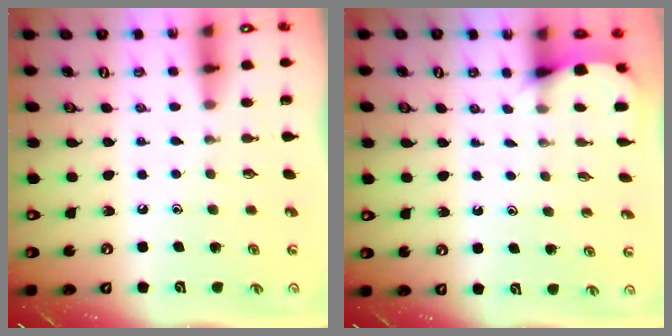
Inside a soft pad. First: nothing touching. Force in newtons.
{"total": 2.8, "press": 2.8, "slide": 0.3}